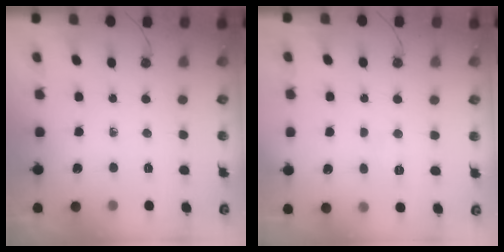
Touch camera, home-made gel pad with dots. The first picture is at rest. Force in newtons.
{"total": 3.1, "press": 3.0, "slide": 0.6}